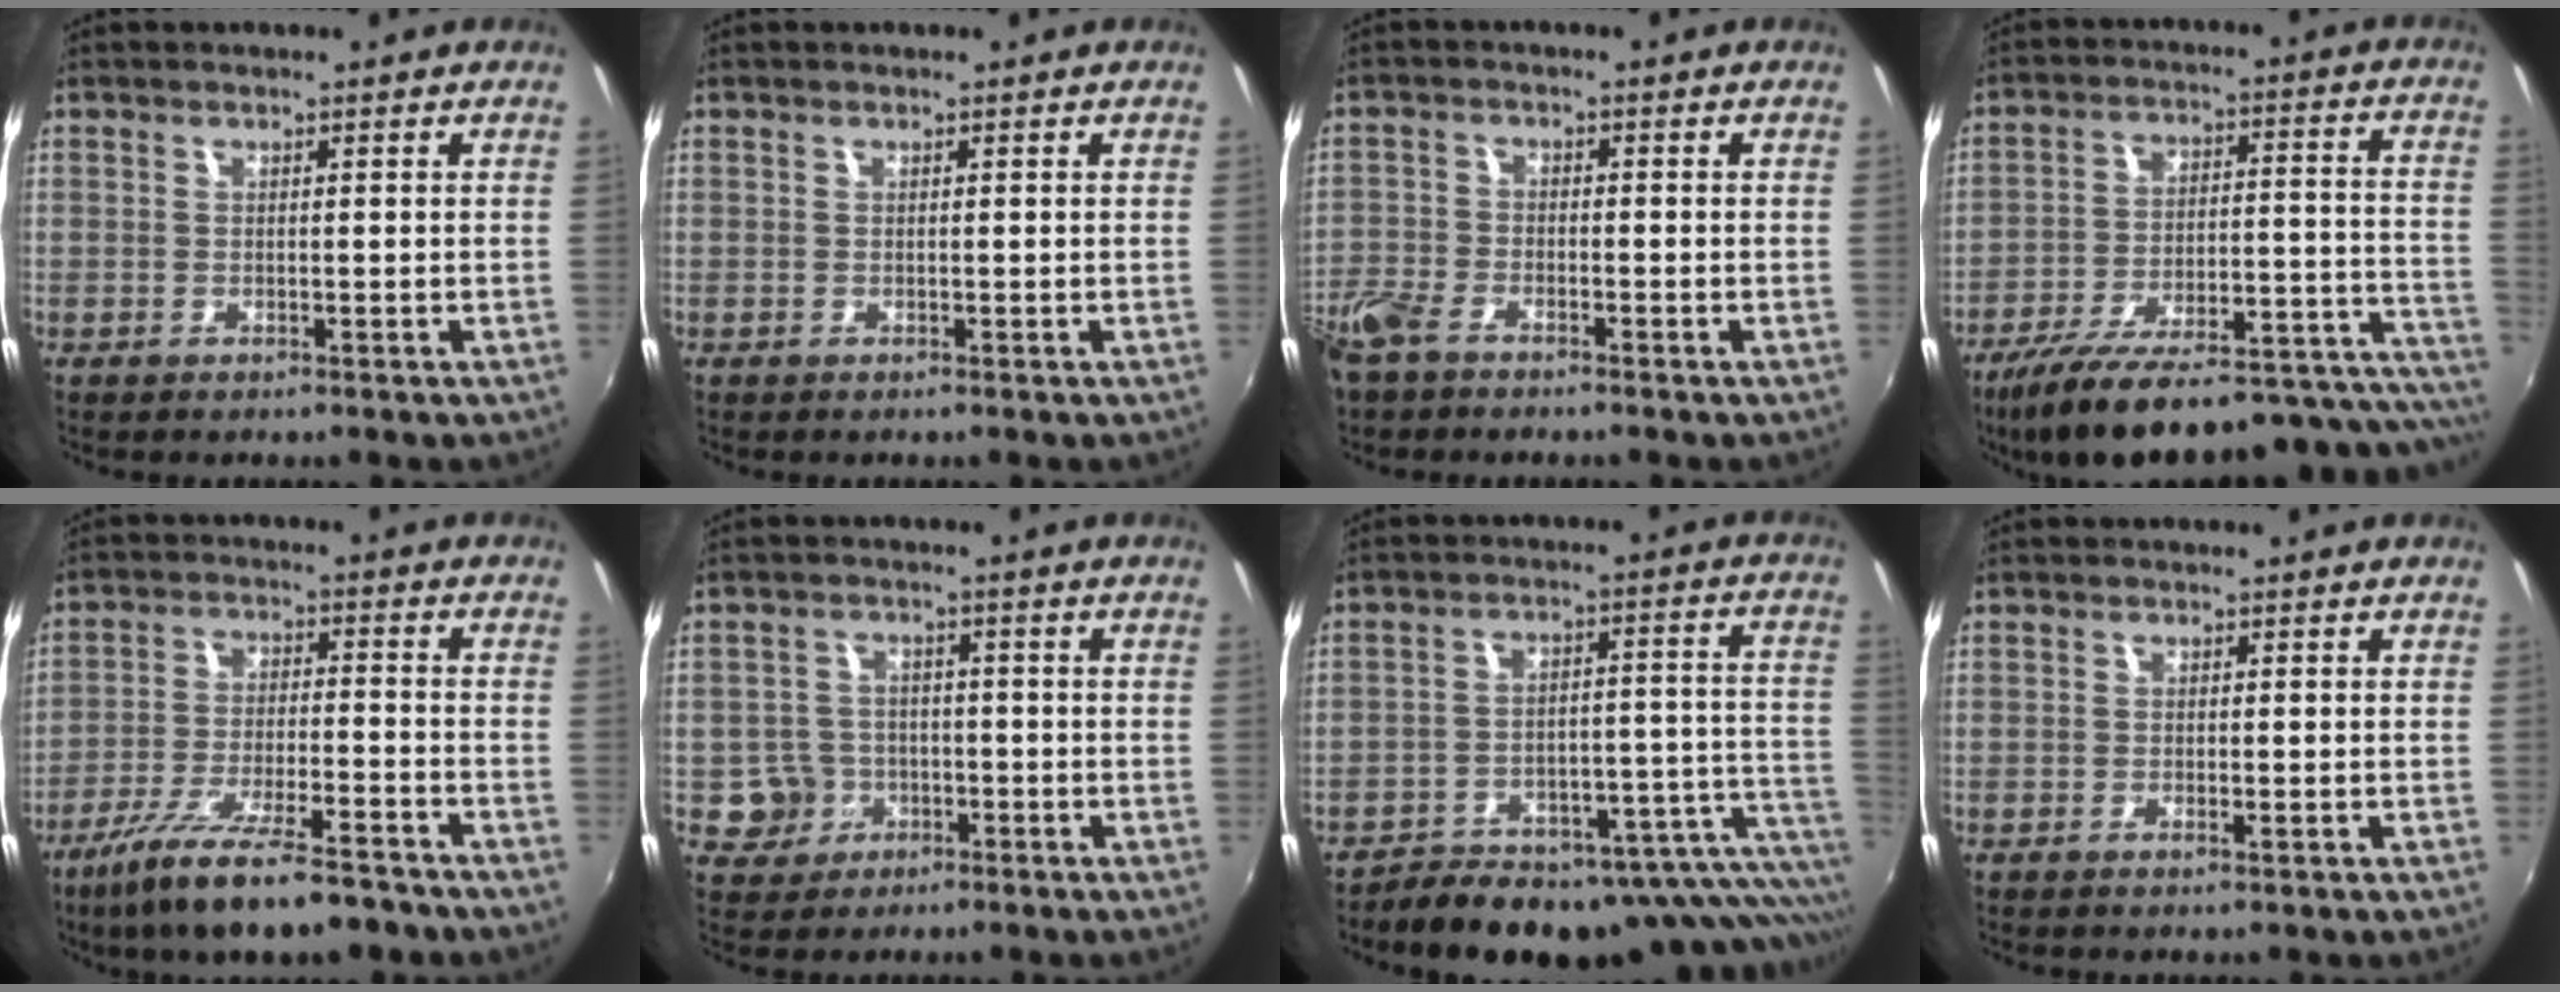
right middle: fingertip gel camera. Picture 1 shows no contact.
{"total": 0.0}
{"total": 7.0, "force": [-5.3, 3.0, 3.4], "torque": [-0.090, -0.015, -0.112]}
{"total": 29.9, "force": [-23.9, 7.3, 16.5], "torque": [-0.228, -0.034, -0.324]}
{"total": 15.0, "force": [-11.5, 2.5, 9.3], "torque": [-0.186, -0.038, -0.192]}
{"total": 5.2, "force": [-1.9, 4.7, 0.8], "torque": [-0.029, 0.012, -0.023]}
{"total": 22.4, "force": [-17.3, 7.6, 12.0], "torque": [-0.145, -0.007, -0.217]}
{"total": 0.7, "force": [-0.2, -0.3, 0.6], "torque": [-0.010, -0.001, -0.005]}